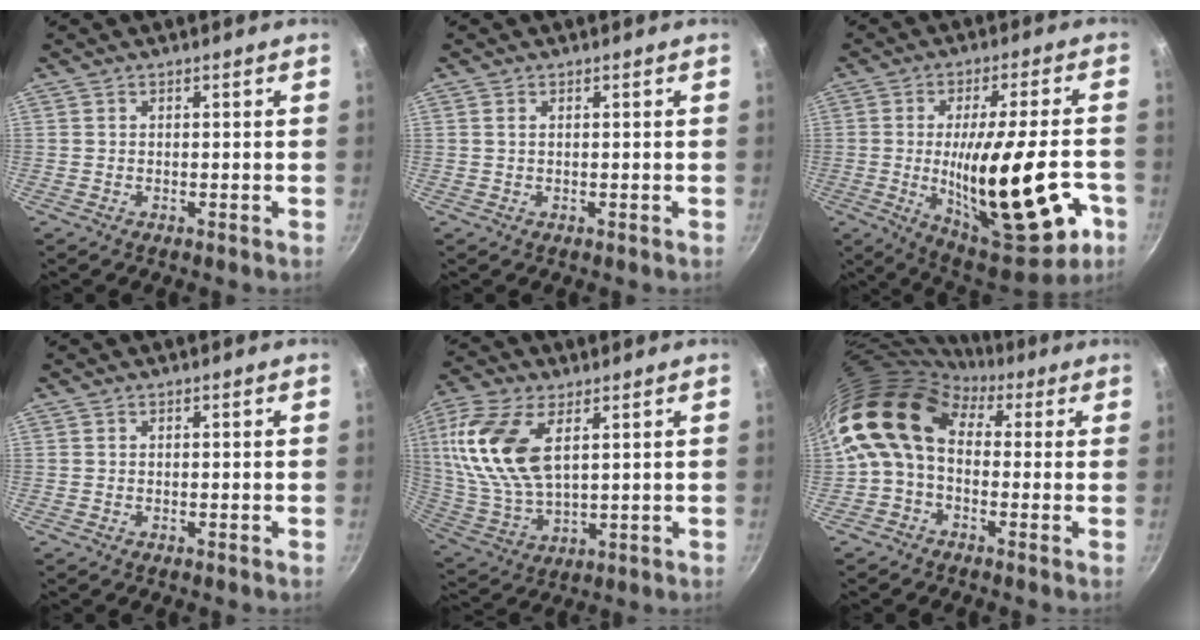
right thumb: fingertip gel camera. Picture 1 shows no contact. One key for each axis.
{"total": 0.7, "fx": 0.3, "fy": 0.3, "fz": 0.5, "tx": -0.010, "ty": 0.001, "tz": 0.004}
{"total": 24.4, "fx": -6.4, "fy": 7.8, "fz": 22.2, "tx": -0.314, "ty": 0.011, "tz": -0.079}
{"total": 0.0}
{"total": 16.7, "fx": 5.6, "fy": 8.7, "fz": 13.1, "tx": -0.260, "ty": -0.018, "tz": 0.114}
{"total": 13.9, "fx": 1.3, "fy": 10.0, "fz": 9.6, "tx": -0.170, "ty": 0.031, "tz": -0.003}